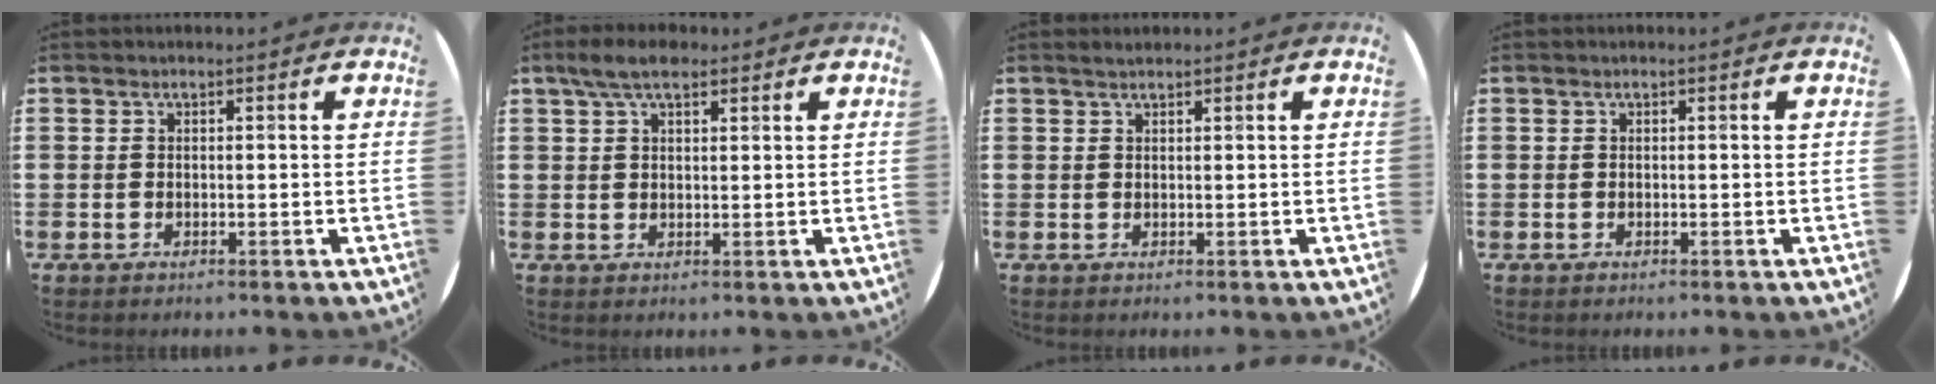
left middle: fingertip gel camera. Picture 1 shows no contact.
{"total": 4.6, "force": [3.2, 1.8, 2.6], "torque": [-0.050, 0.004, 0.057]}
{"total": 0.8, "force": [0.8, 0.1, 0.2], "torque": [-0.004, 0.000, 0.015]}
{"total": 0.0}